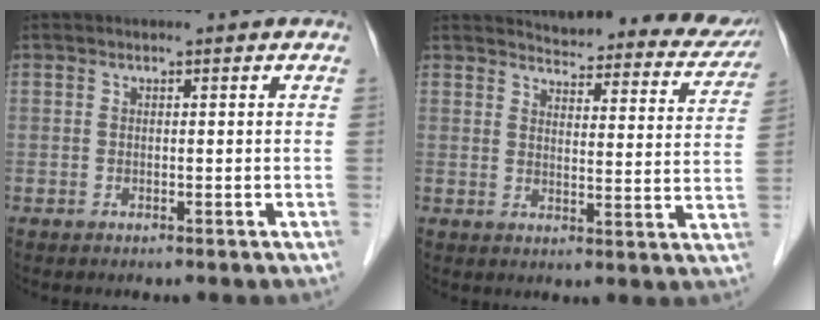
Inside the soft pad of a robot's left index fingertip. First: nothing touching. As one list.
[{"total": 18.0, "force": [17.2, 3.5, 3.6], "torque": [-0.023, -0.060, 0.179]}]